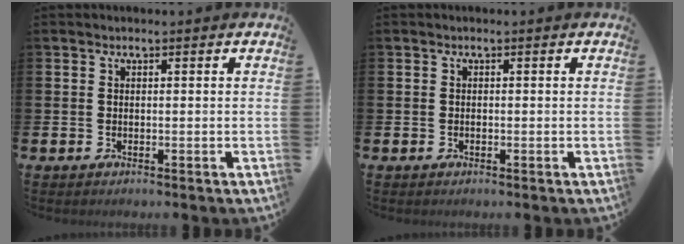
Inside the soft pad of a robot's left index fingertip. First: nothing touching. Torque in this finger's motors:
{"motor_torque": [-0.17, -0.19, 0.00, -0.01]}